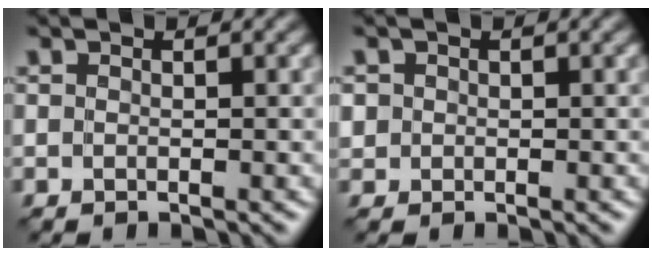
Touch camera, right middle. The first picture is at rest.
{"total": 1.1, "force": [0.1, 1.1, 0.1], "torque": [0.003, 0.001, 0.006]}